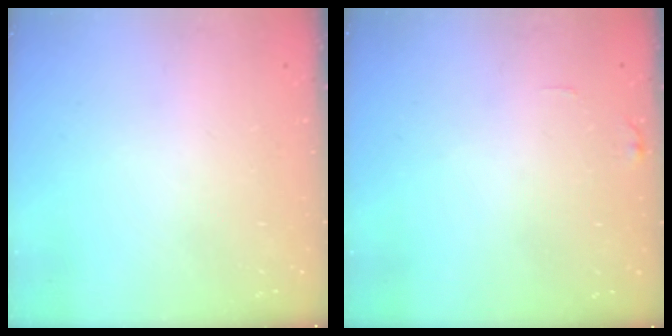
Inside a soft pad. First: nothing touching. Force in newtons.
{"total": 5.1, "press": 5.1, "slide": 0.3}